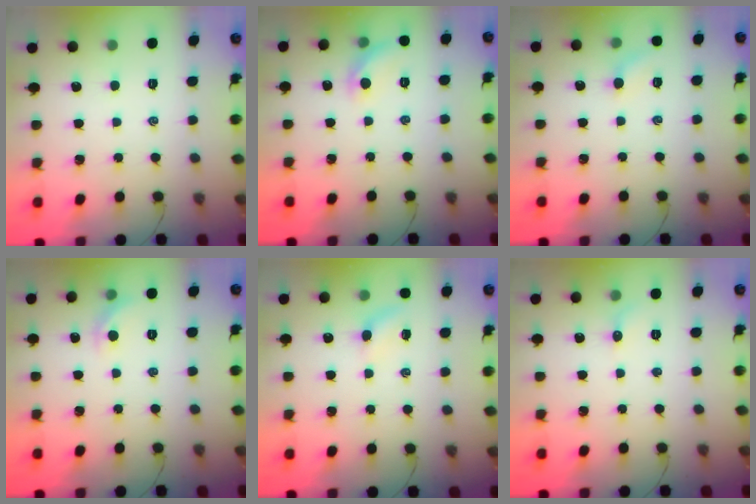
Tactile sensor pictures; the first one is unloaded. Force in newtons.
{"total": 7.4, "press": 7.3, "slide": 0.9}
{"total": 5.7, "press": 5.3, "slide": 2.0}
{"total": 5.5, "press": 5.3, "slide": 1.4}
{"total": 4.7, "press": 4.5, "slide": 1.3}
{"total": 3.8, "press": 3.6, "slide": 1.2}